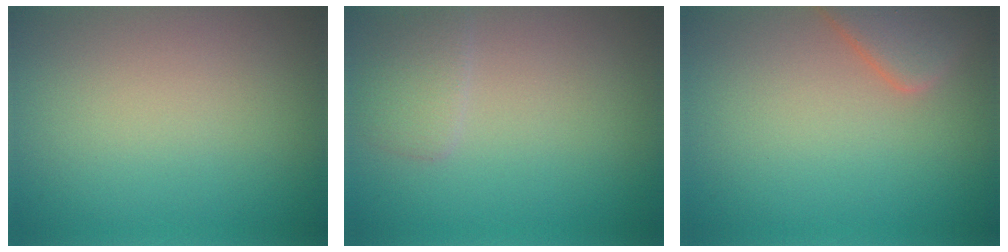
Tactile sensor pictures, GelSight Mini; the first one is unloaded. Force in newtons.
{"total": 1.7, "press": 1.7, "slide": 0.1}
{"total": 3.4, "press": 3.3, "slide": 0.4}